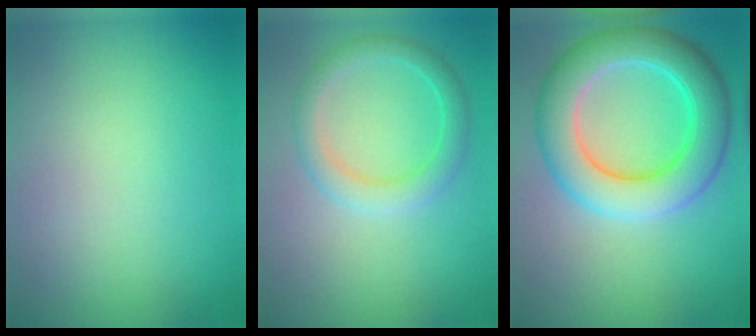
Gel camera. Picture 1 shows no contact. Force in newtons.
{"total": 2.8, "press": 2.8, "slide": 0.1}
{"total": 7.5, "press": 7.5, "slide": 0.2}